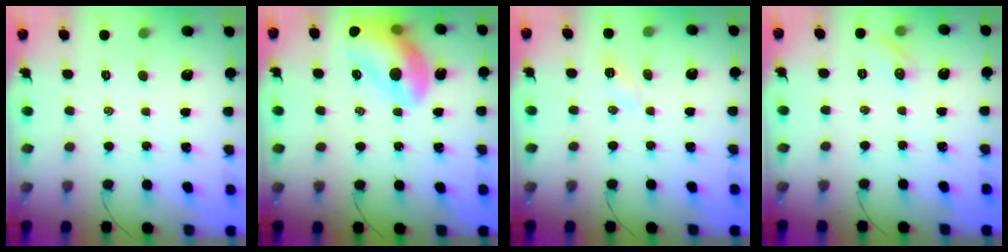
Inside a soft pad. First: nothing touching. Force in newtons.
{"total": 16.6, "press": 16.4, "slide": 2.3}
{"total": 2.9, "press": 2.8, "slide": 0.8}
{"total": 5.2, "press": 5.0, "slide": 1.4}